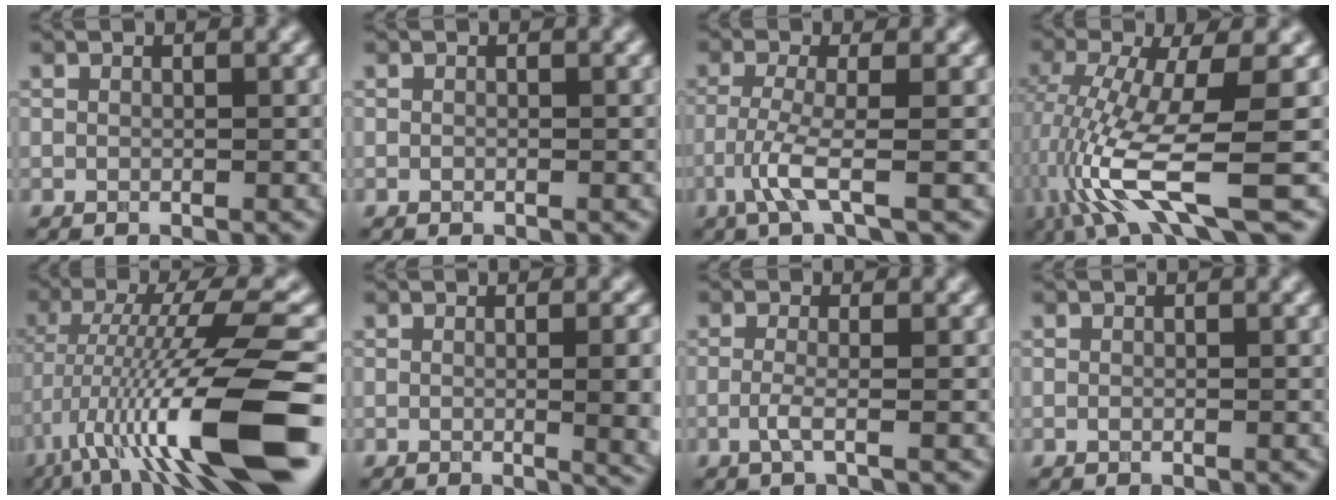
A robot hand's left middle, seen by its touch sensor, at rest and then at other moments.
{"total": 0.0}
{"total": 3.2, "force": [-1.9, 0.0, 2.6], "torque": [-0.066, -0.002, -0.040]}
{"total": 9.7, "force": [-2.9, 2.0, 9.1], "torque": [-0.189, -0.006, -0.043]}
{"total": 13.4, "force": [-4.9, 2.0, 12.3], "torque": [-0.215, 0.011, -0.065]}
{"total": 6.7, "force": [-0.4, 2.9, 6.0], "torque": [-0.030, 0.010, 0.005]}
{"total": 1.7, "force": [-0.5, 0.3, 1.6], "torque": [-0.036, -0.003, -0.010]}
{"total": 0.0}